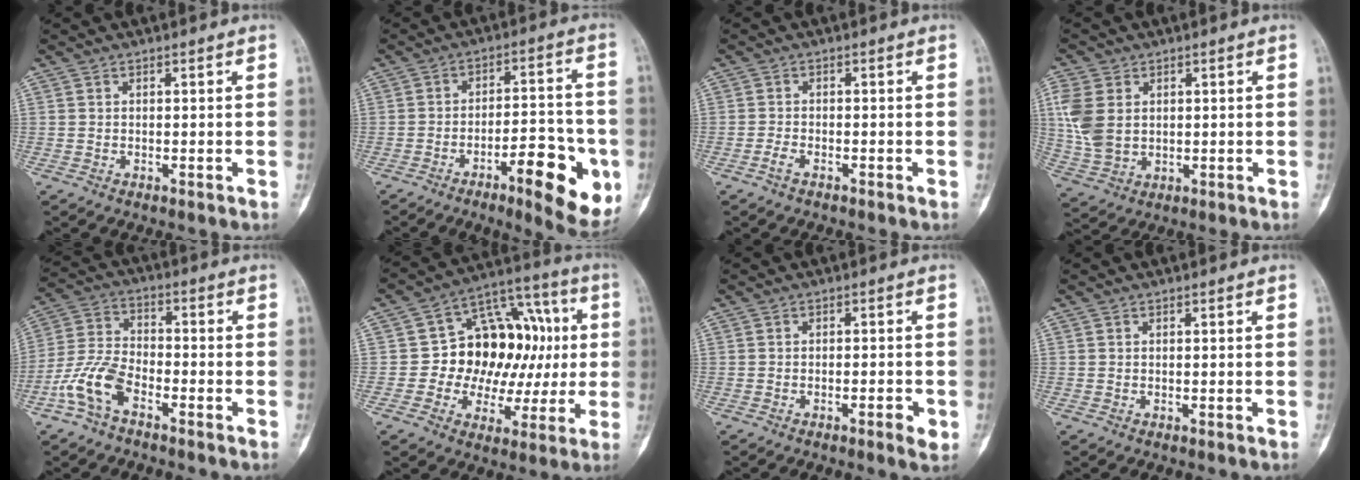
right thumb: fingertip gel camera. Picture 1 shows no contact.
{"total": 14.9, "force": [-5.8, 4.7, 12.8], "torque": [-0.156, 0.025, -0.076]}
{"total": 1.6, "force": [-1.1, 0.7, 1.0], "torque": [-0.025, 0.004, -0.023]}
{"total": 9.2, "force": [1.9, 6.7, 6.0], "torque": [-0.131, -0.005, 0.047]}
{"total": 9.3, "force": [-5.0, 4.8, 6.2], "torque": [-0.134, 0.031, -0.105]}
{"total": 19.7, "force": [1.0, 14.1, 13.7], "torque": [-0.128, 0.043, 0.021]}
{"total": 3.0, "force": [-1.3, 0.8, 2.6], "torque": [-0.041, 0.002, -0.018]}
{"total": 0.0}